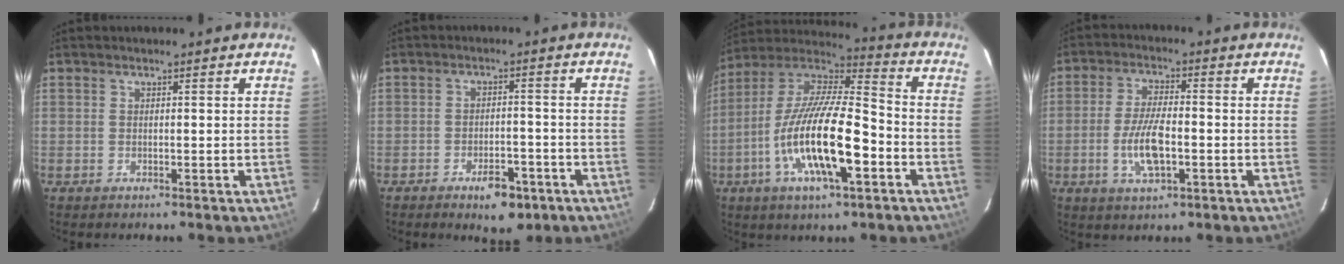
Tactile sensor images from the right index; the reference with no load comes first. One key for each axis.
{"total": 6.5, "fx": -4.1, "fy": 3.1, "fz": 4.0, "tx": -0.065, "ty": 0.007, "tz": -0.049}
{"total": 19.7, "fx": -6.8, "fy": 5.6, "fz": 17.6, "tx": -0.338, "ty": -0.020, "tz": -0.132}
{"total": 8.2, "fx": -2.2, "fy": 3.0, "fz": 7.3, "tx": -0.151, "ty": -0.004, "tz": -0.042}